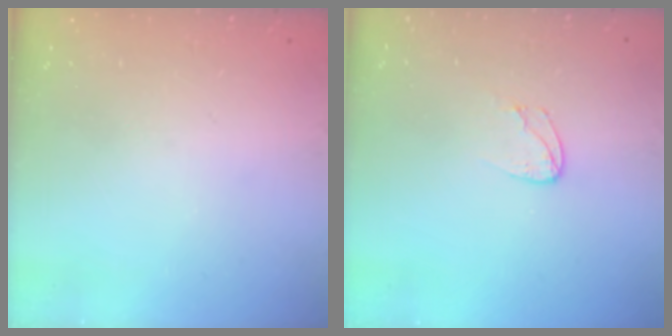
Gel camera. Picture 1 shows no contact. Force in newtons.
{"total": 5.0, "press": 4.9, "slide": 0.4}